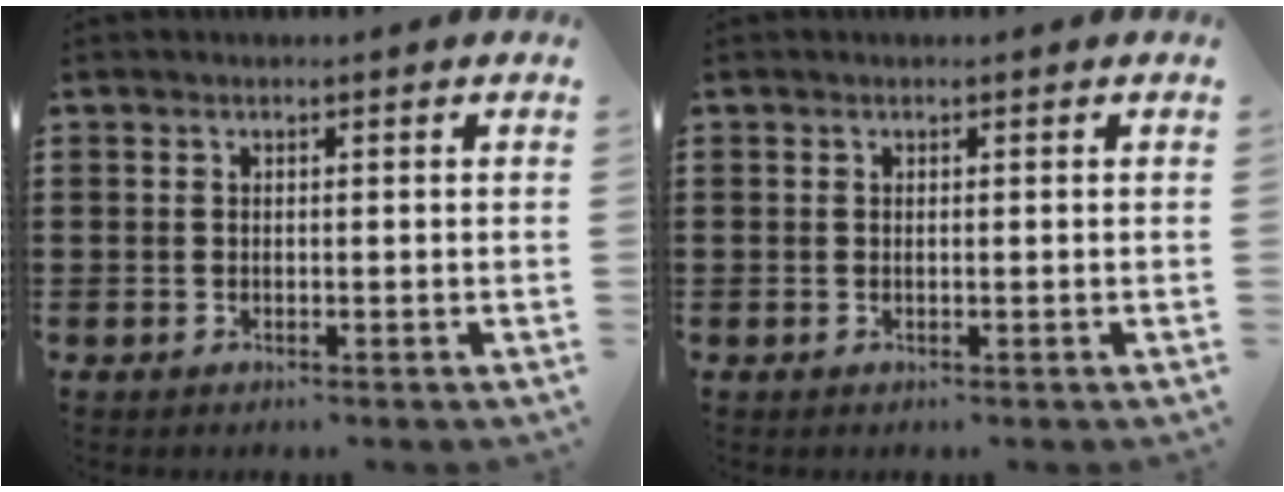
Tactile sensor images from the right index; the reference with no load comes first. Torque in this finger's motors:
{"motor_torque": [-0.02, 0.05, 0.02, 0.00]}